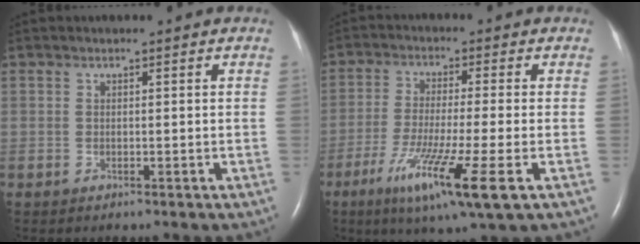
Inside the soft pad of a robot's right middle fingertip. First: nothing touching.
{"total": 12.1, "force": [-5.4, -0.3, 10.9], "torque": [-0.207, -0.040, -0.092]}